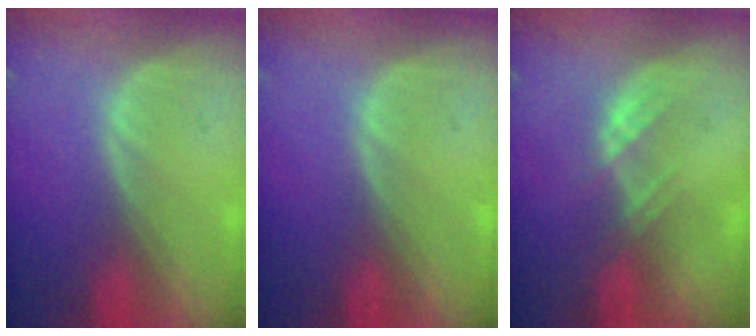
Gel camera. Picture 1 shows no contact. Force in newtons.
{"total": 0.0}
{"total": 2.6, "press": 2.5, "slide": 0.7}